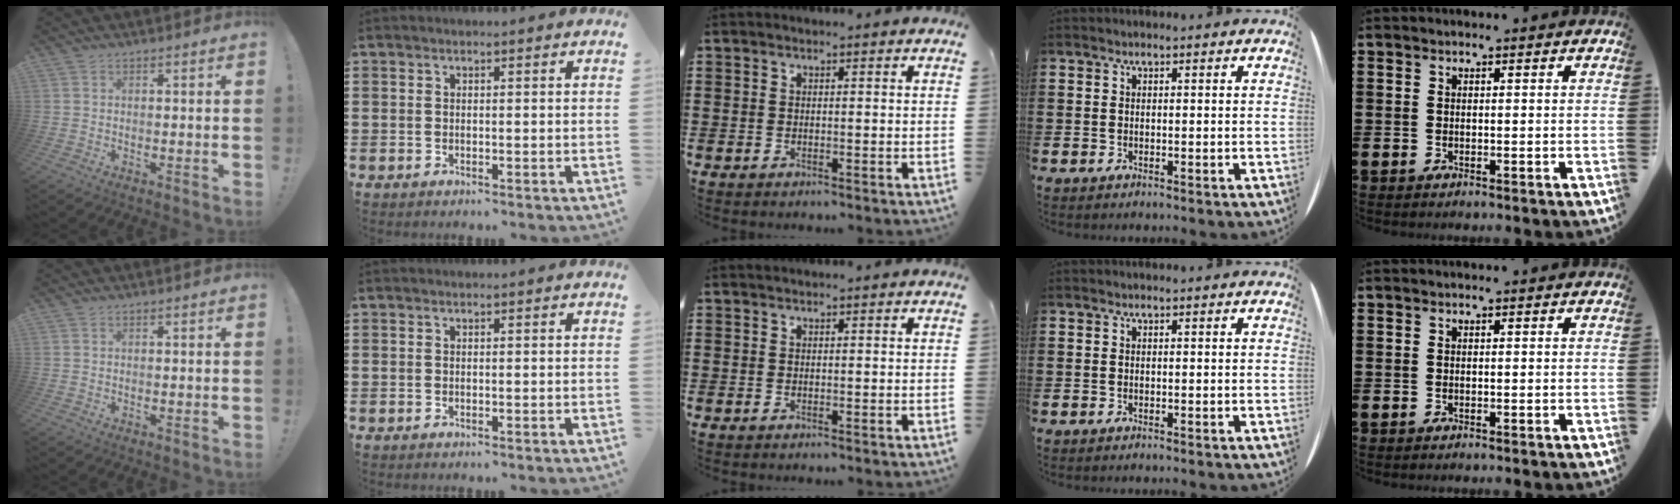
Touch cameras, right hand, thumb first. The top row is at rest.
{}